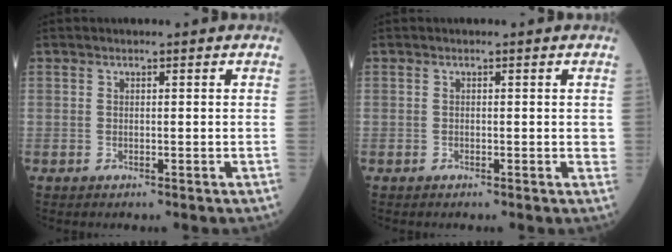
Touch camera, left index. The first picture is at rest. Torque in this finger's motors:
{"motor_torque": [0.21, 0.02, 0.12, 0.02]}